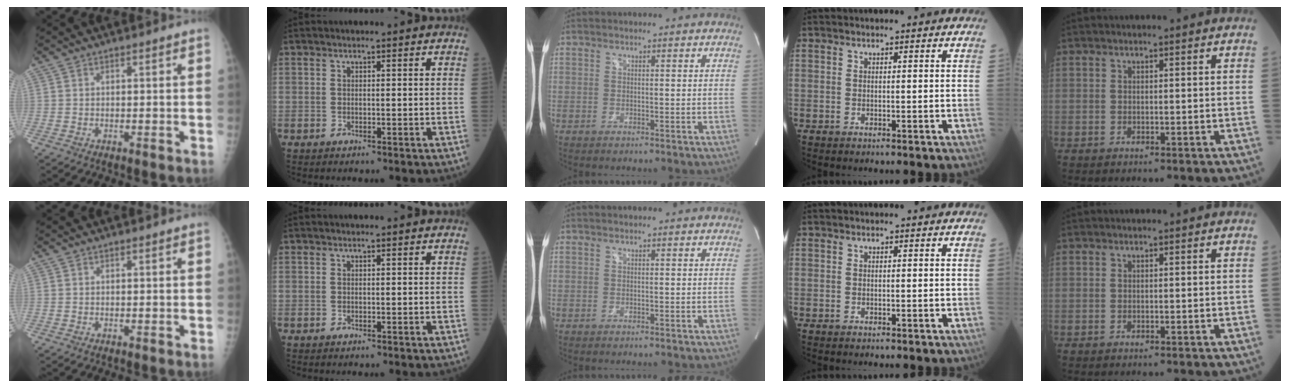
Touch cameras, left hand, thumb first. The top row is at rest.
{}